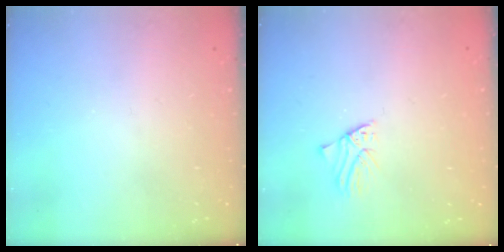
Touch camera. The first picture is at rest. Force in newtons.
{"total": 1.1, "press": 1.1, "slide": 0.1}